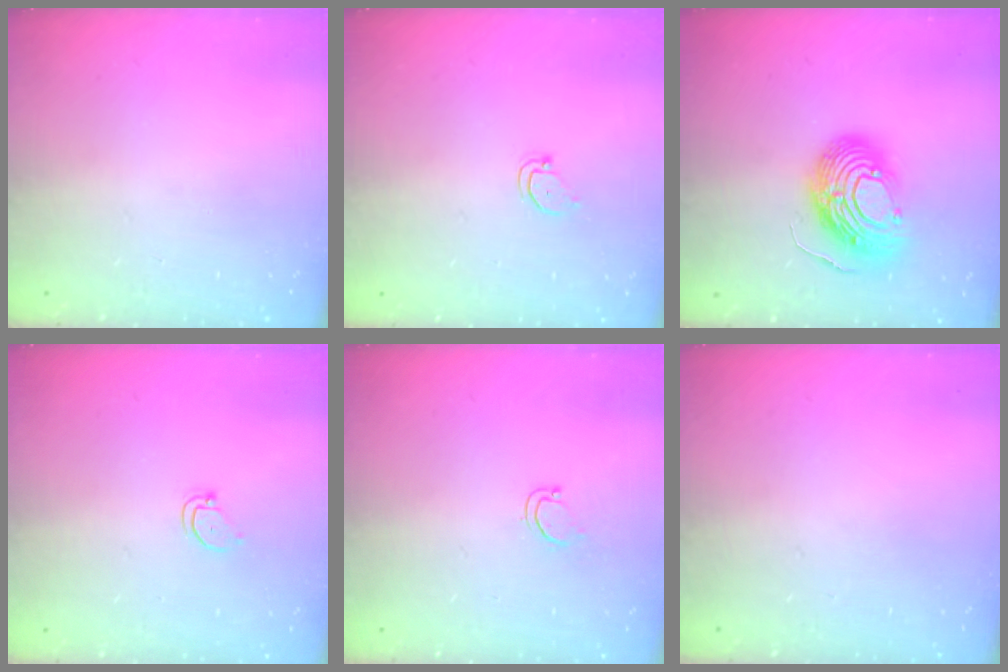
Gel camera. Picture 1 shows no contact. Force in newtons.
{"total": 2.4, "press": 2.4, "slide": 0.2}
{"total": 13.9, "press": 13.8, "slide": 1.5}
{"total": 2.4, "press": 2.4, "slide": 0.2}
{"total": 2.8, "press": 2.8, "slide": 0.2}
{"total": 0.0}